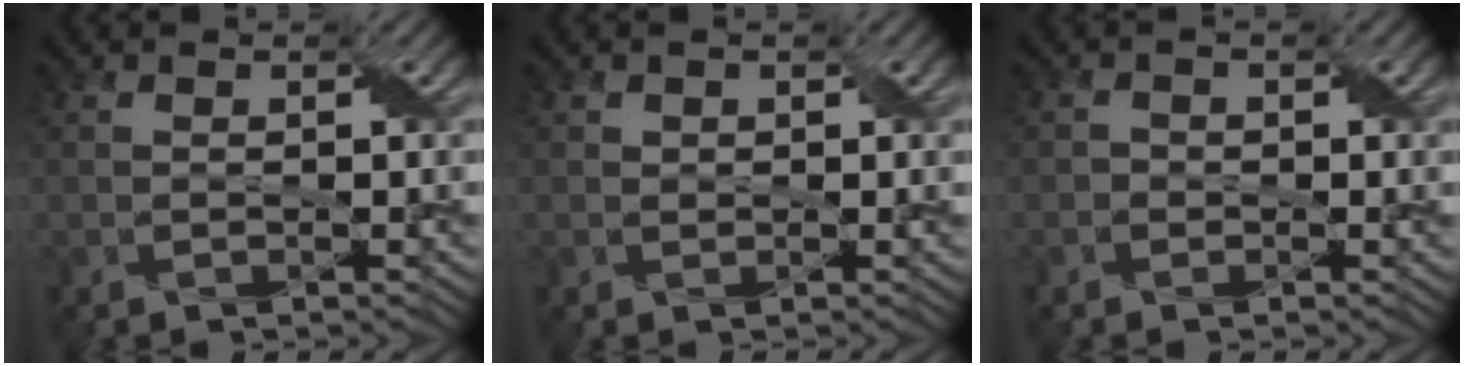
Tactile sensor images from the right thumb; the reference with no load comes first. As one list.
[{"total": 0.6, "force": [0.4, 0.4, 0.0], "torque": [-0.004, 0.000, 0.007]}, {"total": 0.9, "force": [-0.4, 0.8, 0.1], "torque": [0.000, 0.000, -0.006]}]